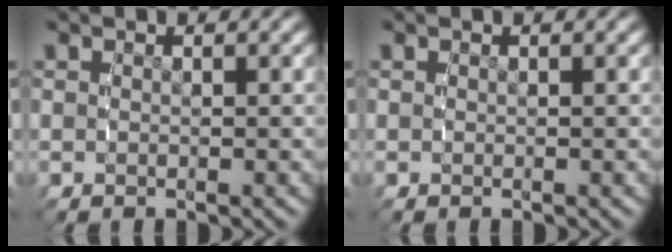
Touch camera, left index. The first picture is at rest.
{"total": 0.7, "force": [0.2, -0.5, -0.4], "torque": [0.012, 0.003, 0.004]}